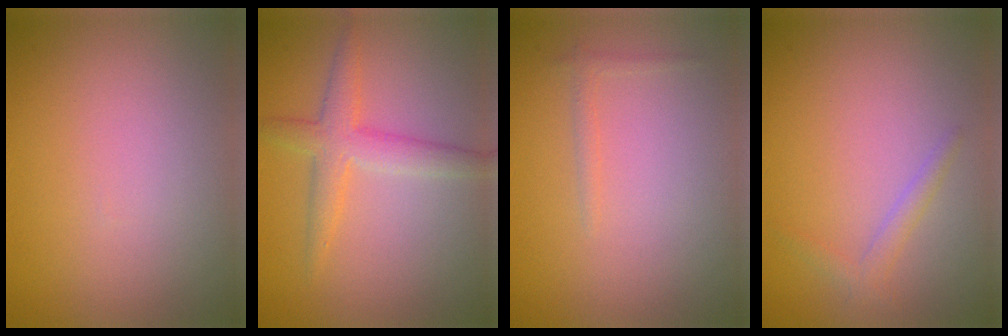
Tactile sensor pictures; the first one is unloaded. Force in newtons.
{"total": 3.2, "press": 3.2, "slide": 0.1}
{"total": 0.7, "press": 0.7, "slide": 0.1}
{"total": 1.3, "press": 1.3, "slide": 0.0}